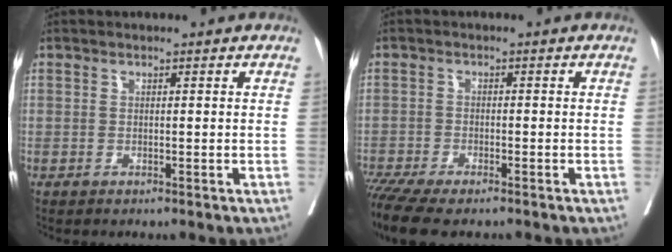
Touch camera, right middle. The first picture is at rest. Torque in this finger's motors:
{"motor_torque": [1.10, -1.04, 0.21, 0.13]}